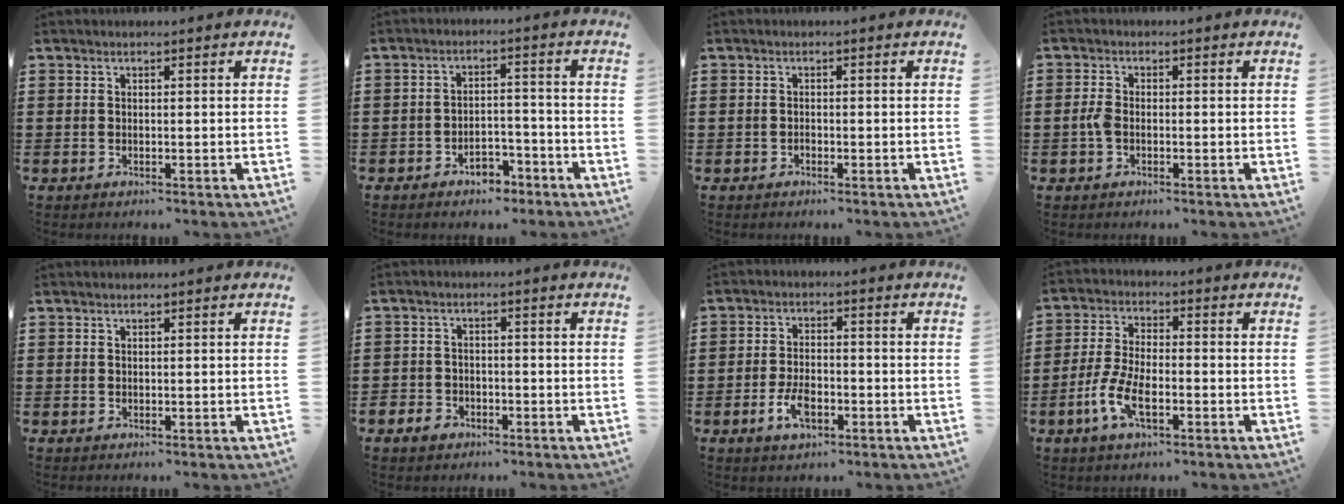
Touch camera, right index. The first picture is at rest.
{"total": 4.2, "force": [-3.3, 1.8, 1.8], "torque": [-0.030, 0.010, -0.062]}
{"total": 0.7, "force": [-0.5, 0.4, 0.3], "torque": [-0.007, 0.000, -0.010]}
{"total": 2.2, "force": [-0.6, 1.2, 1.7], "torque": [-0.049, -0.002, -0.016]}
{"total": 0.0}
{"total": 2.3, "force": [-1.7, 1.5, 0.5], "torque": [-0.015, 0.005, -0.036]}
{"total": 4.9, "force": [-2.1, 2.5, 3.7], "torque": [-0.083, 0.000, -0.043]}
{"total": 6.9, "force": [-3.0, 2.7, 5.6], "torque": [-0.141, -0.012, -0.062]}